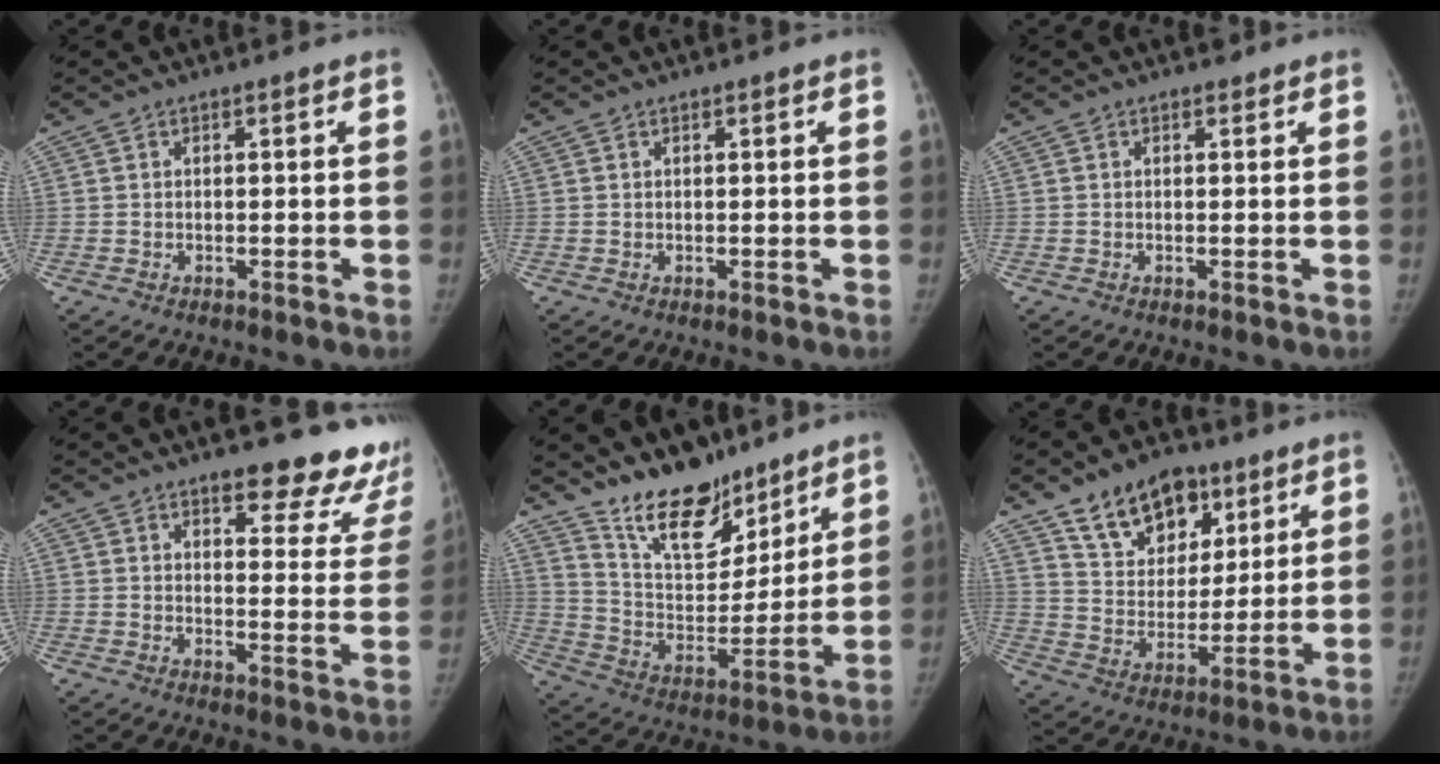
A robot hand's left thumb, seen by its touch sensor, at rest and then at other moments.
{"total": 0.0}
{"total": 0.7, "force": [0.5, 0.4, 0.1], "torque": [-0.001, -0.004, 0.005]}
{"total": 14.9, "force": [12.8, 4.9, 5.9], "torque": [-0.016, -0.090, 0.137]}
{"total": 16.7, "force": [13.2, 7.3, 7.1], "torque": [-0.067, -0.091, 0.235]}
{"total": 15.9, "force": [9.7, 10.1, 7.5], "torque": [-0.079, -0.041, 0.169]}